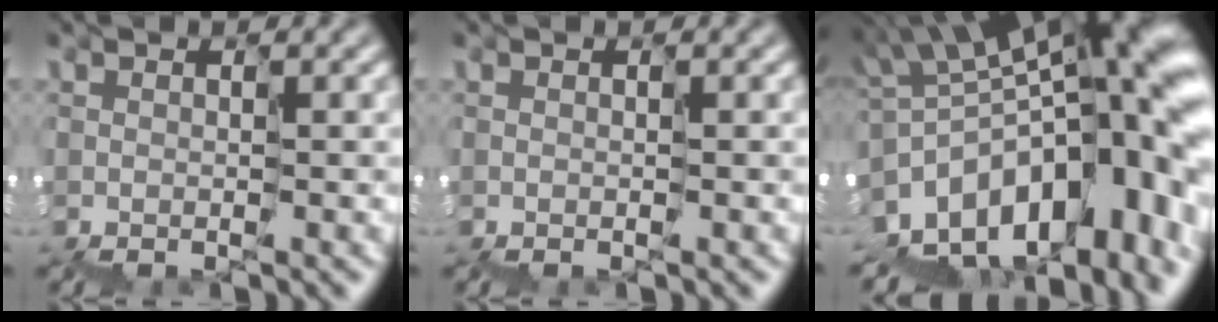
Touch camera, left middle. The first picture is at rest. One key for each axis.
{"total": 0.0}
{"total": 15.2, "fx": -5.0, "fy": 7.6, "fz": 12.2, "tx": -0.160, "ty": -0.001, "tz": -0.071}